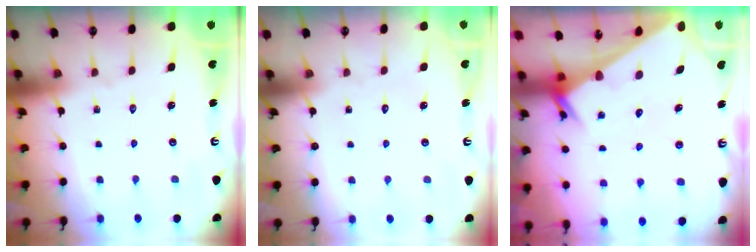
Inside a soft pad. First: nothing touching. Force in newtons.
{"total": 1.5, "press": 1.5, "slide": 0.0}
{"total": 1.9, "press": 1.9, "slide": 0.2}